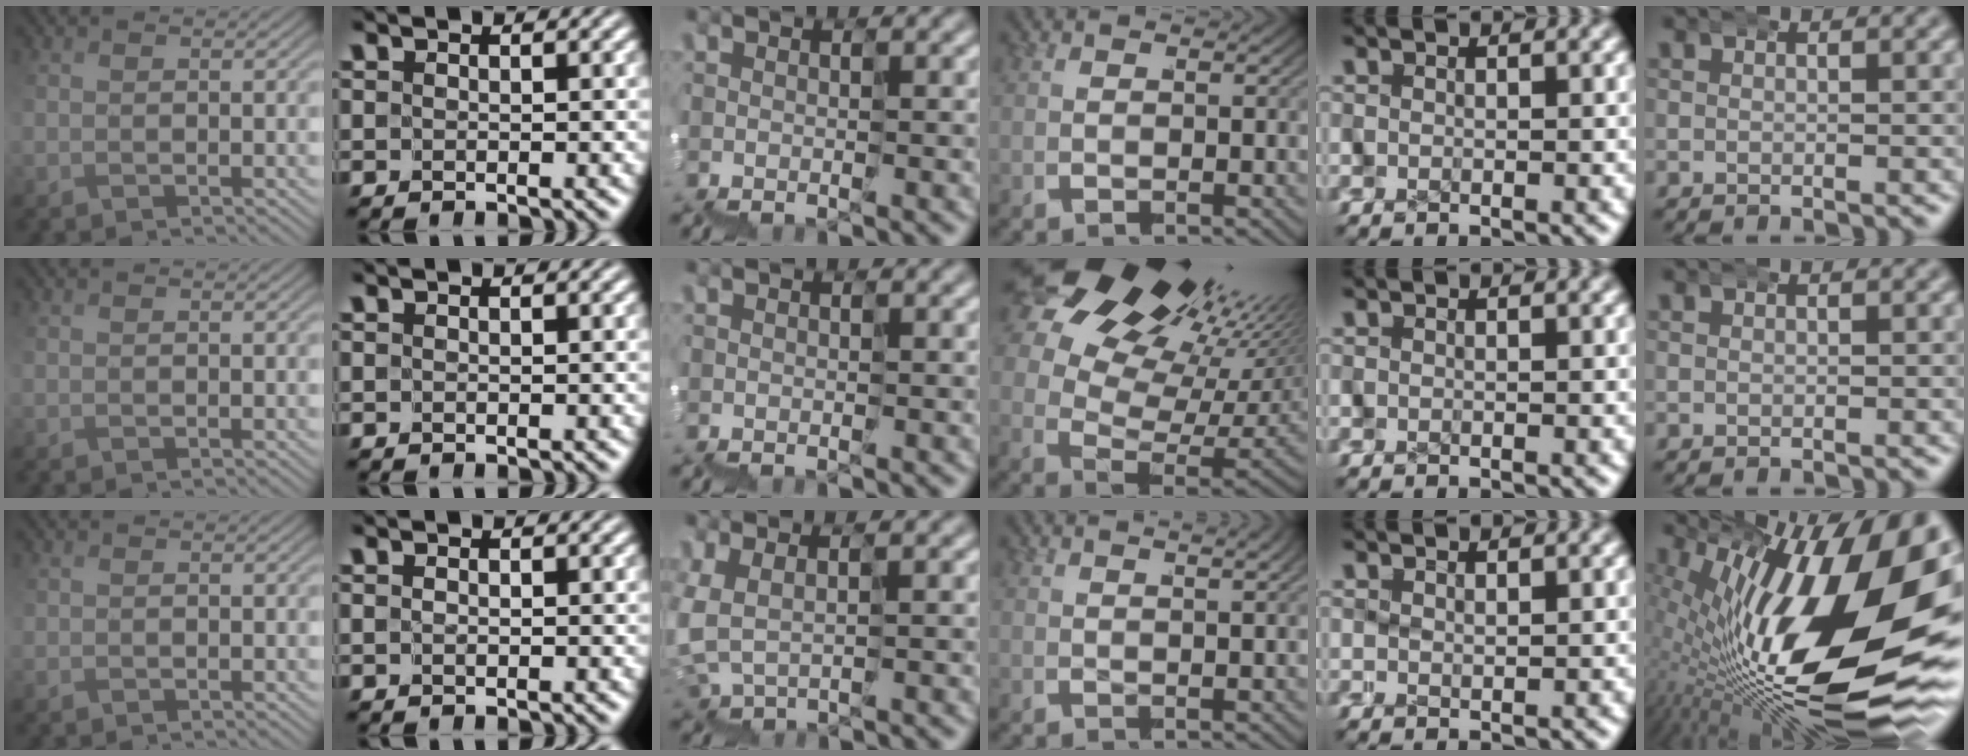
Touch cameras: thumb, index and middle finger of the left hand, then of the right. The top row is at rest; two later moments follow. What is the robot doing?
{"motion": "wrap", "object": "ethernet cable"}